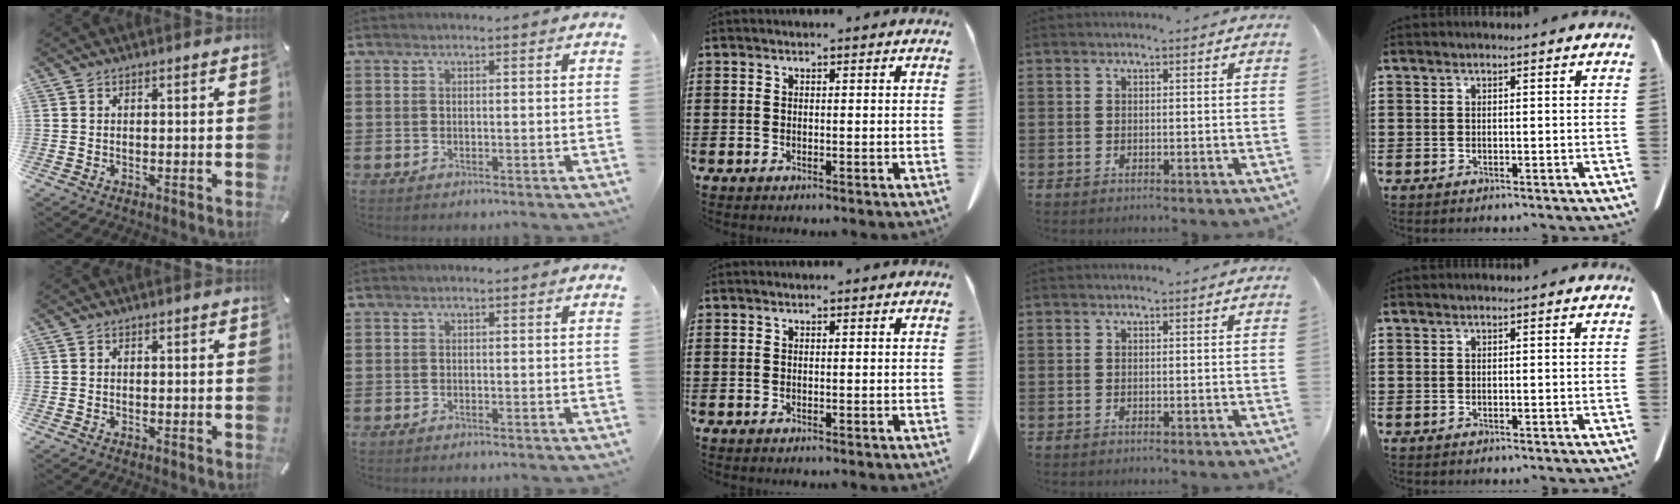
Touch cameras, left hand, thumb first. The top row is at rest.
{}